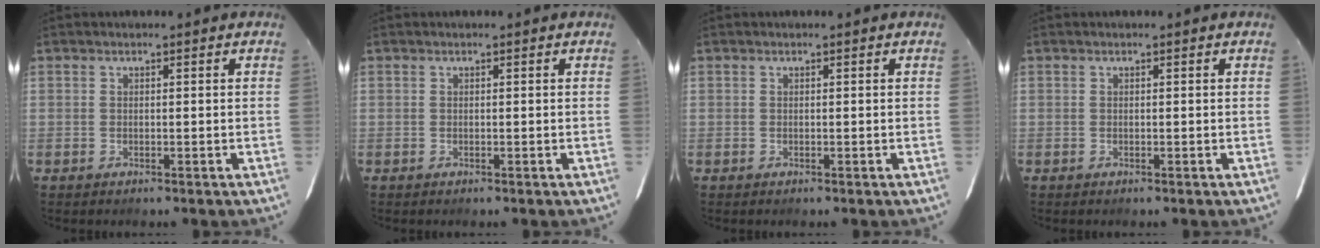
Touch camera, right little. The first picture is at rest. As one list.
[{"total": 0.0}, {"total": 0.0}, {"total": 0.0}]